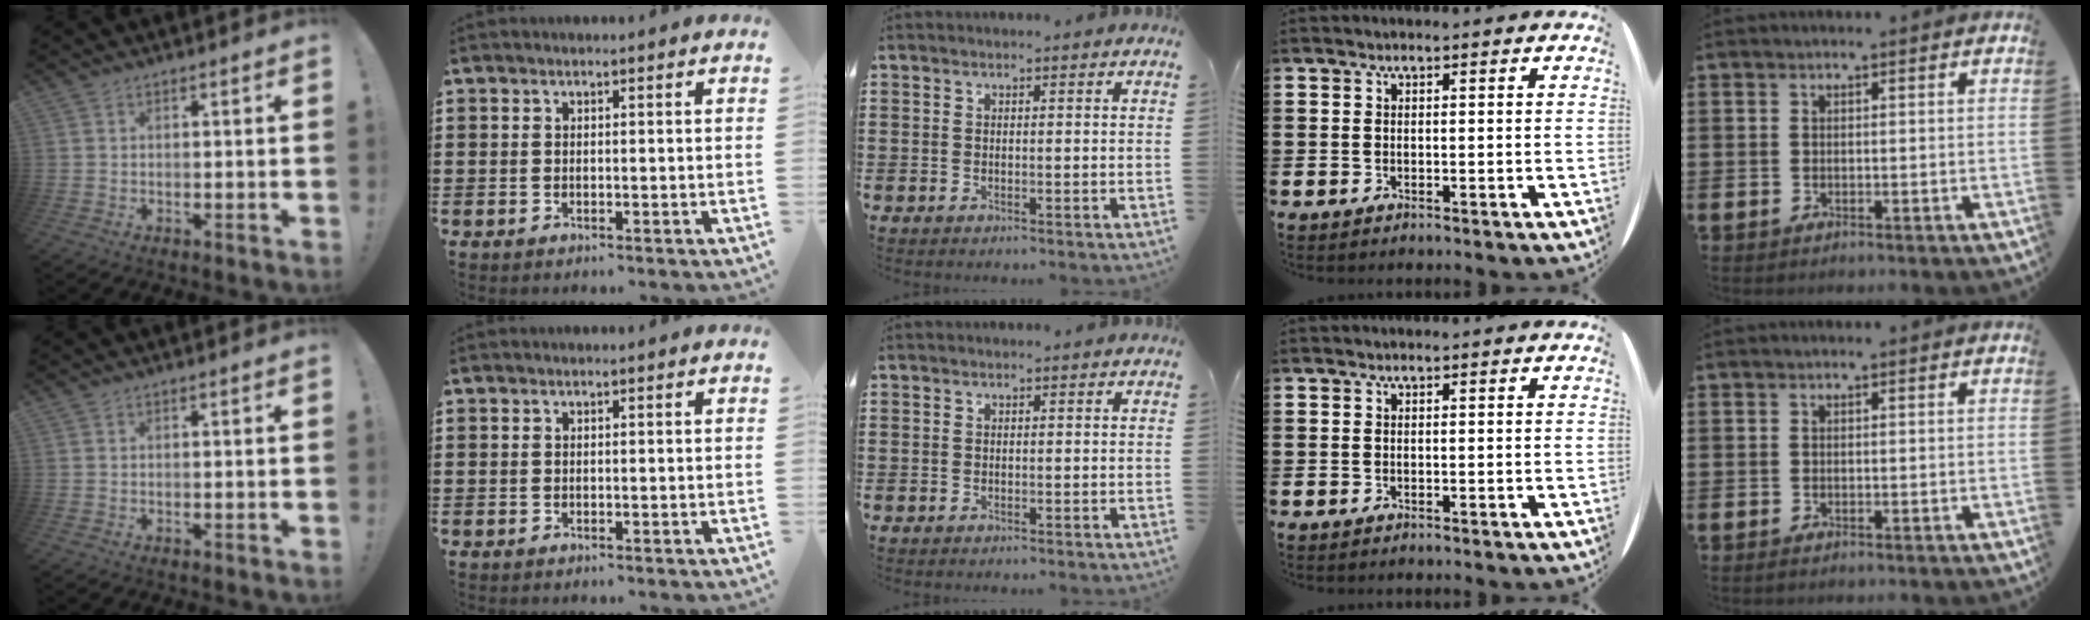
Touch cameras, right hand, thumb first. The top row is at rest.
{}